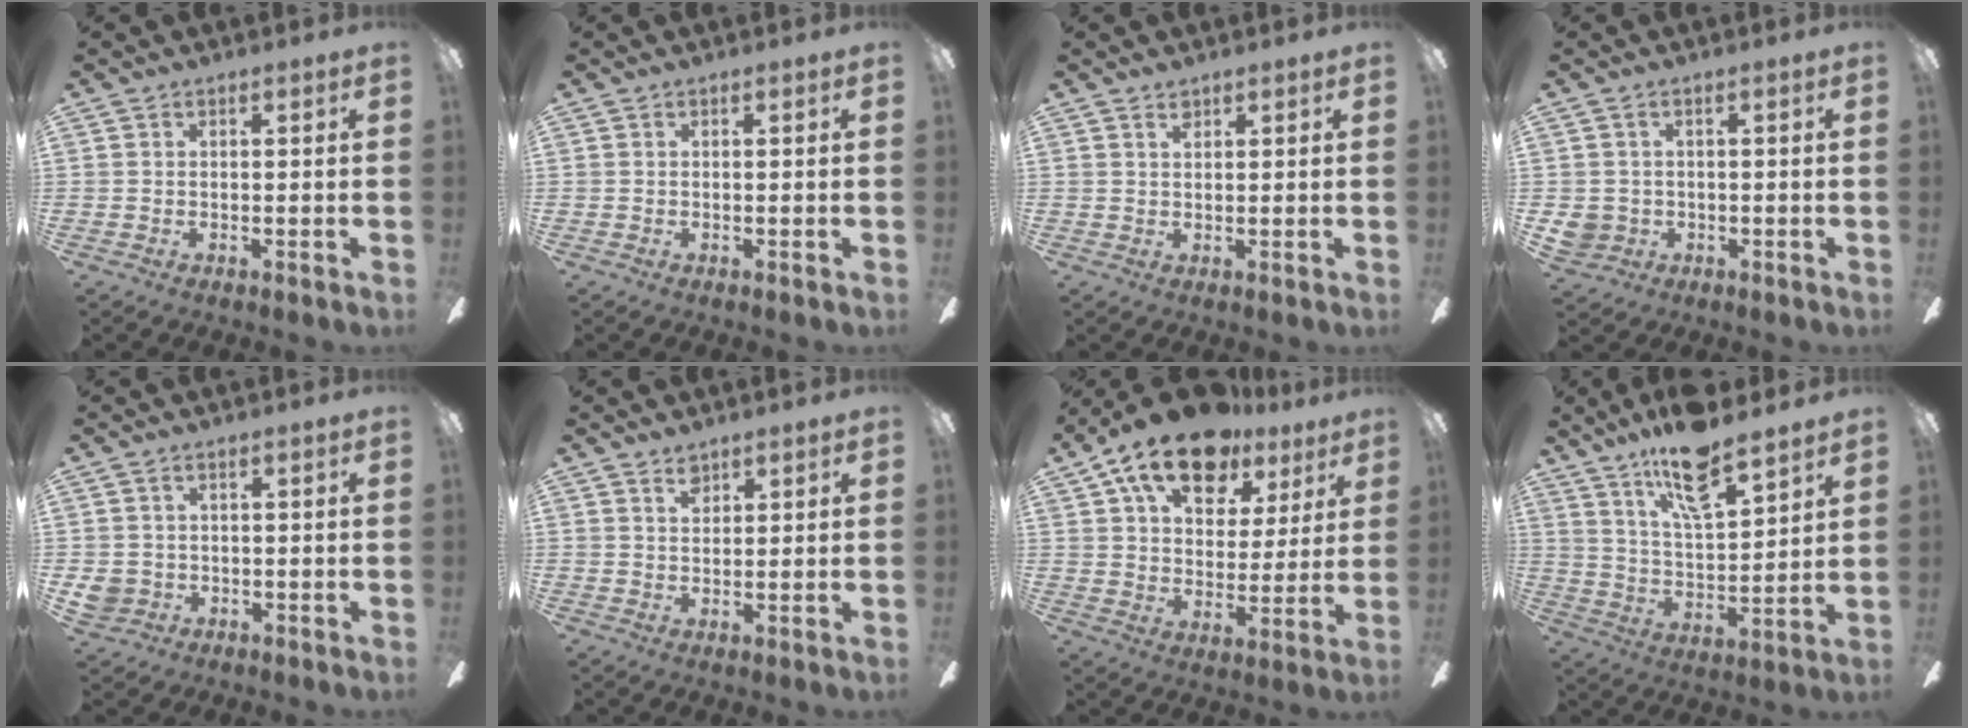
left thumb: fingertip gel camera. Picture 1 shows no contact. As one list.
[{"total": 0.0}, {"total": 1.6, "force": [1.3, 0.7, 0.7], "torque": [-0.007, -0.003, 0.023]}, {"total": 3.8, "force": [-0.3, 3.6, 1.1], "torque": [-0.037, 0.005, -0.007]}, {"total": 3.5, "force": [-0.4, 3.3, 1.1], "torque": [-0.028, 0.006, -0.006]}, {"total": 2.8, "force": [2.1, 1.5, 1.0], "torque": [-0.015, -0.004, 0.039]}, {"total": 16.6, "force": [11.2, 8.8, 8.4], "torque": [-0.147, -0.056, 0.199]}, {"total": 15.1, "force": [11.6, 4.3, 8.6], "torque": [-0.157, -0.060, 0.199]}]